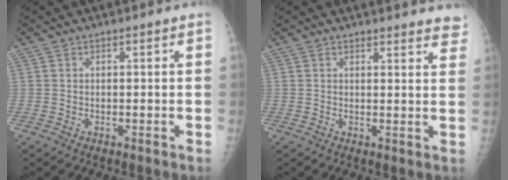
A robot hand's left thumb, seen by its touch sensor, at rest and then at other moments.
{"total": 7.1, "force": [6.8, 1.5, 1.5], "torque": [0.014, -0.033, 0.053]}